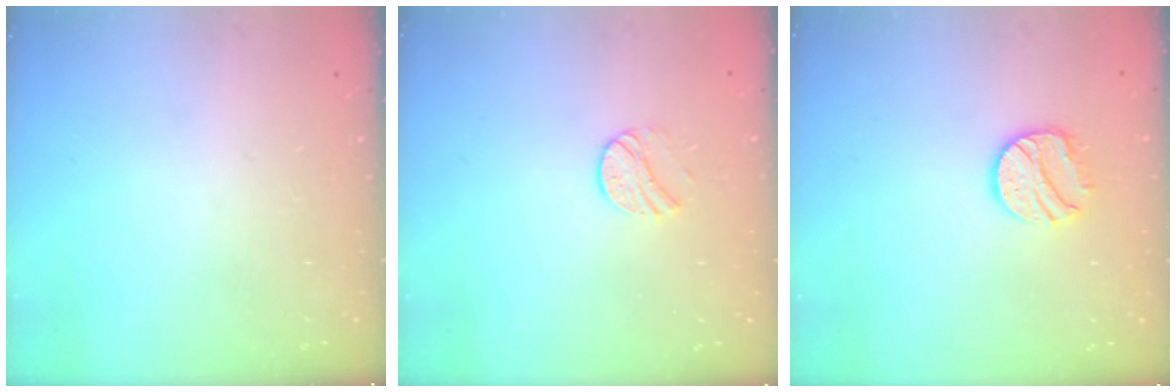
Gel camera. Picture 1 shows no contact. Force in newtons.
{"total": 8.1, "press": 8.1, "slide": 0.6}
{"total": 11.1, "press": 11.0, "slide": 0.9}